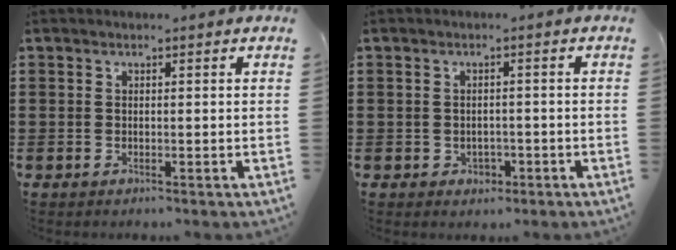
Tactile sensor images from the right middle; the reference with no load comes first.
{"total": 1.4, "force": [-0.5, 1.2, 0.5], "torque": [-0.014, 0.003, -0.013]}